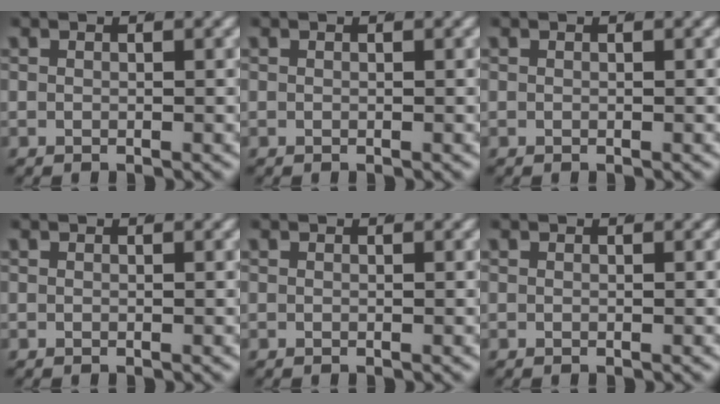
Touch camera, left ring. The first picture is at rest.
{"total": 0.0}
{"total": 0.0}
{"total": 0.0}
{"total": 0.0}
{"total": 0.0}